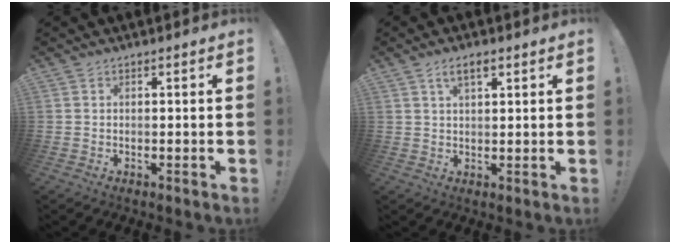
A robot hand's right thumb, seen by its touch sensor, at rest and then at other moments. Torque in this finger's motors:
{"motor_torque": [-0.44, 0.39, 0.41, 0.18, -0.01]}